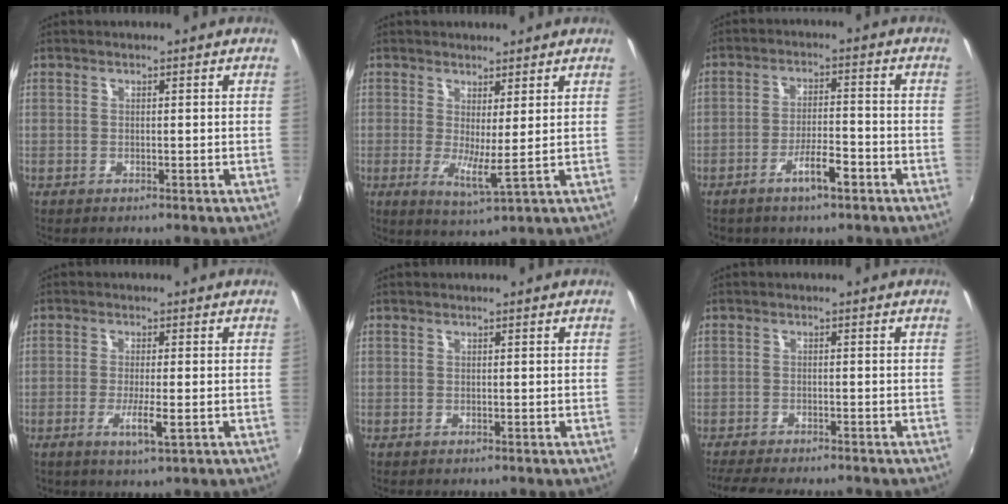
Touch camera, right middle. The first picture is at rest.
{"total": 4.4, "force": [1.0, 0.2, 4.3], "torque": [-0.078, -0.019, 0.016]}
{"total": 5.5, "force": [-3.5, 1.6, 4.0], "torque": [-0.079, 0.001, -0.053]}
{"total": 4.1, "force": [-1.4, 0.5, 3.8], "torque": [-0.076, -0.011, -0.026]}
{"total": 0.0}
{"total": 8.5, "force": [-7.6, 1.2, 3.6], "torque": [-0.089, -0.023, -0.122]}